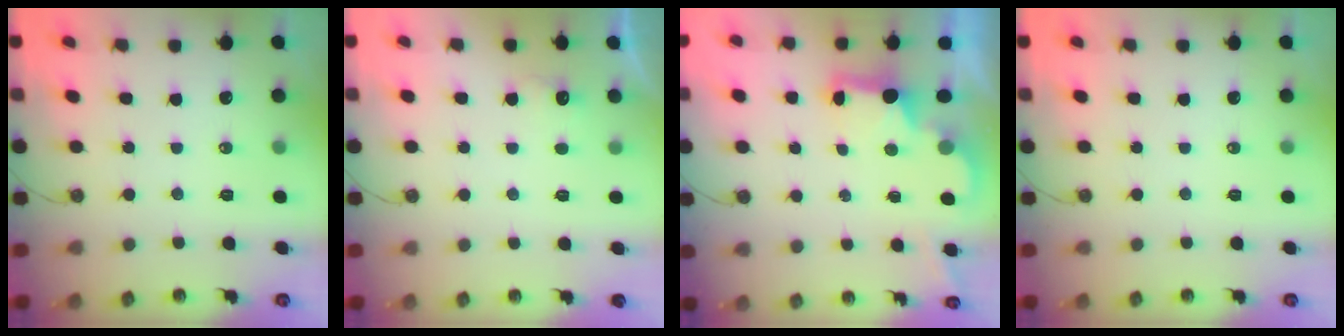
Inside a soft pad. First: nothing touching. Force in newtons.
{"total": 3.8, "press": 3.7, "slide": 0.9}
{"total": 2.0, "press": 2.0, "slide": 0.5}
{"total": 0.0}